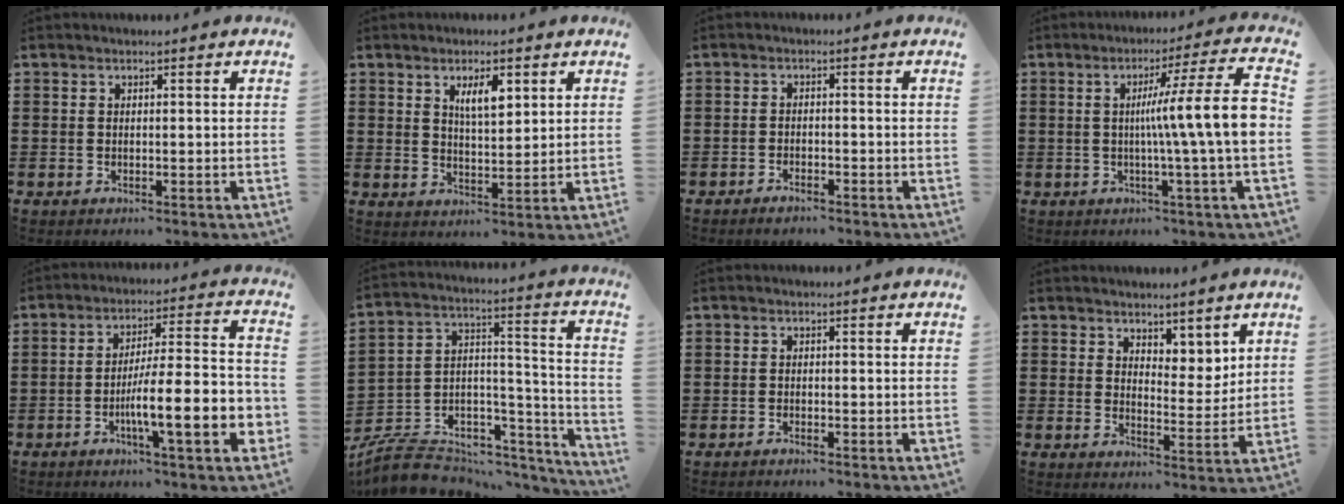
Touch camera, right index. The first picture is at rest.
{"total": 4.2, "force": [2.1, 1.4, 3.4], "torque": [-0.064, 0.003, 0.034]}
{"total": 1.7, "force": [-1.6, 0.3, 0.3], "torque": [-0.011, 0.002, -0.033]}
{"total": 12.3, "force": [0.4, 0.2, 12.3], "torque": [-0.204, -0.011, 0.000]}
{"total": 12.5, "force": [-4.3, 2.3, 11.5], "torque": [-0.187, -0.014, -0.079]}
{"total": 6.8, "force": [-5.5, 3.7, 1.4], "torque": [-0.033, -0.002, -0.101]}
{"total": 0.8, "force": [-0.8, 0.0, 0.1], "torque": [-0.005, 0.000, -0.016]}
{"total": 4.4, "force": [3.6, 2.5, 0.4], "torque": [-0.016, -0.007, 0.065]}